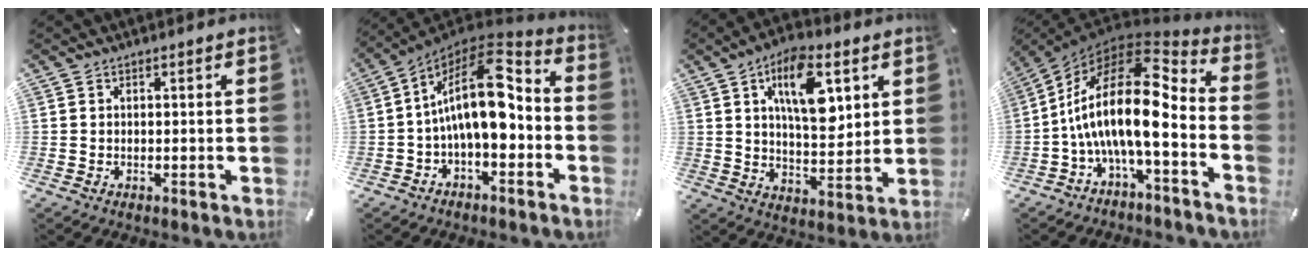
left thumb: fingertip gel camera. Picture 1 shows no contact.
{"total": 17.5, "force": [0.6, 8.8, 15.1], "torque": [-0.292, -0.008, 0.004]}
{"total": 14.9, "force": [6.2, 7.4, 11.3], "torque": [-0.169, -0.013, 0.105]}
{"total": 19.8, "force": [-1.5, 8.0, 18.1], "torque": [-0.359, -0.031, -0.032]}